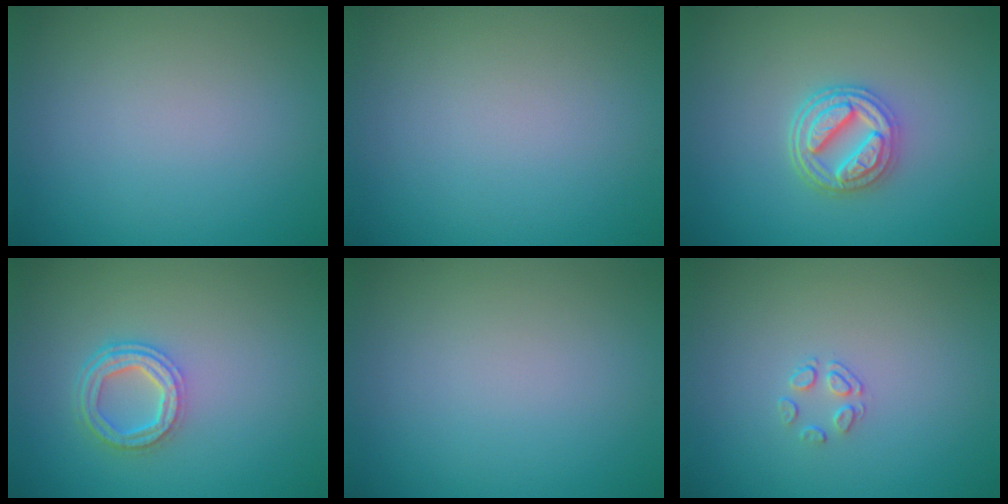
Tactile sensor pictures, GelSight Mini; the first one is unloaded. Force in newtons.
{"total": 0.0}
{"total": 4.2, "press": 3.5, "slide": 2.3}
{"total": 3.7, "press": 2.7, "slide": 2.5}
{"total": 0.0}
{"total": 1.4, "press": 0.6, "slide": 1.2}